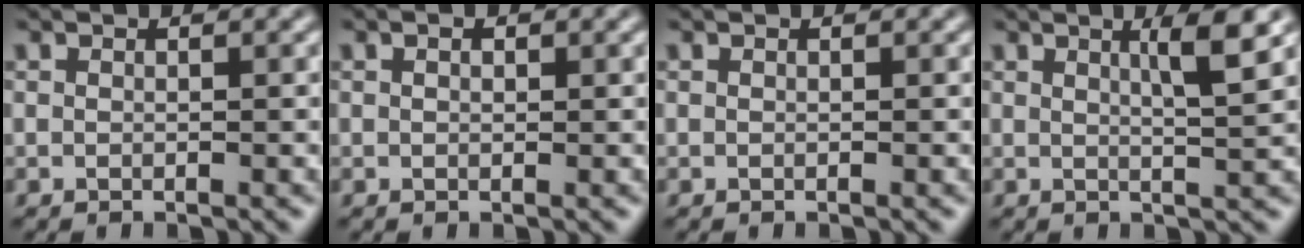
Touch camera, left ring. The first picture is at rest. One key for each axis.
{"total": 1.3, "fx": 0.6, "fy": 0.8, "fz": 0.9, "tx": -0.007, "ty": 0.009, "tz": -0.002}
{"total": 0.0}
{"total": 3.1, "fx": 1.3, "fy": 0.3, "fz": 2.7, "tx": -0.027, "ty": 0.003, "tz": 0.022}